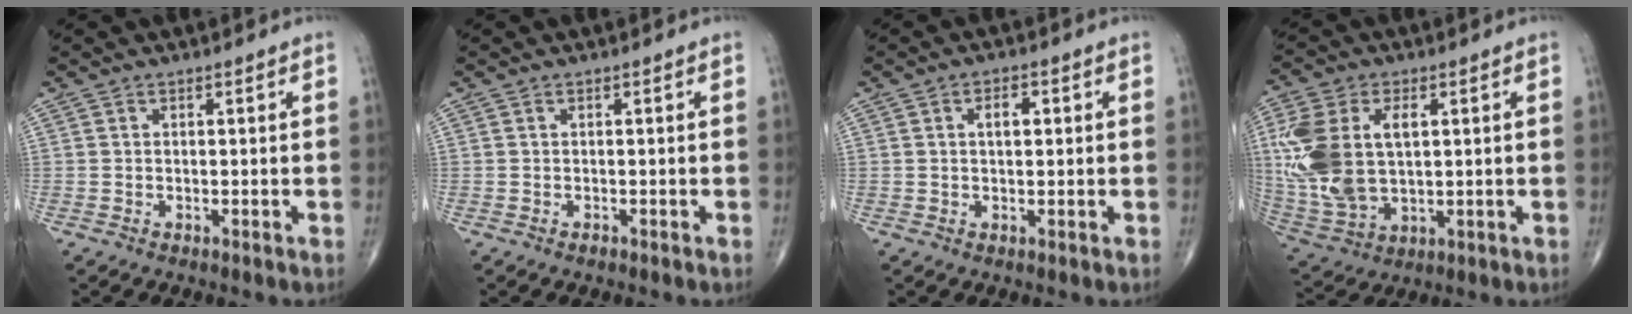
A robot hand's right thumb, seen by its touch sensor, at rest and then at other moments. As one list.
[{"total": 0.0}, {"total": 3.1, "force": [0.7, 1.6, 2.6], "torque": [-0.039, 0.004, 0.011]}, {"total": 17.9, "force": [2.7, 10.8, 14.0], "torque": [-0.307, -0.006, 0.062]}]